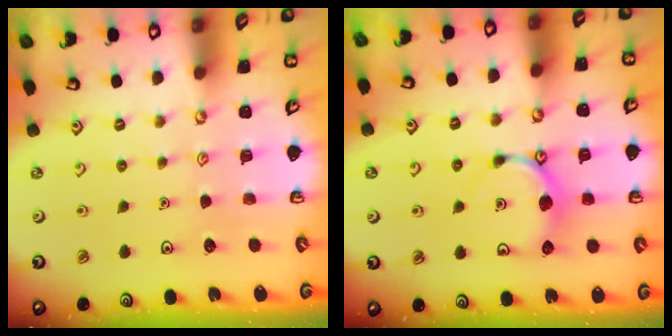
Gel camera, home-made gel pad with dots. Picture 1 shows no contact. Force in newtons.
{"total": 9.4, "press": 9.4, "slide": 0.6}